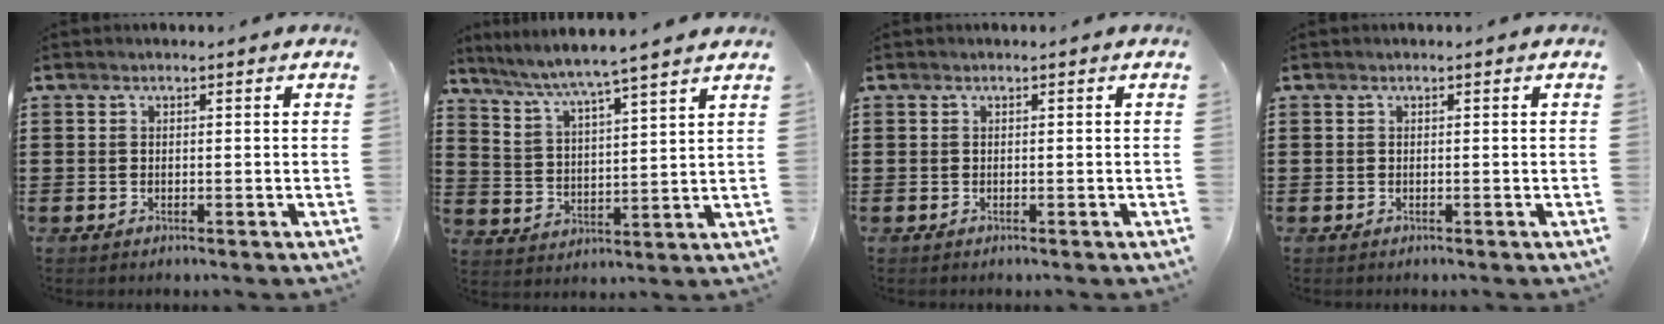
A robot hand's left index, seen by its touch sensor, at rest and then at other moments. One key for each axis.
{"total": 5.3, "fx": 4.9, "fy": -0.7, "fz": 1.9, "tx": -0.060, "ty": -0.035, "tz": 0.081}
{"total": 0.0}
{"total": 0.0}